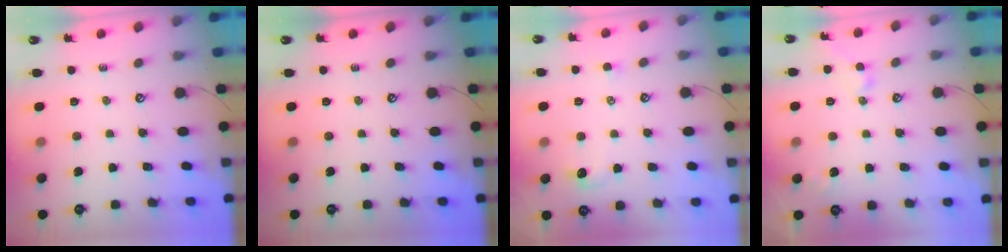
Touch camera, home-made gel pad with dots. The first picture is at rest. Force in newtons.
{"total": 0.0}
{"total": 0.5, "press": 0.2, "slide": 0.5}
{"total": 1.9, "press": 1.8, "slide": 0.7}